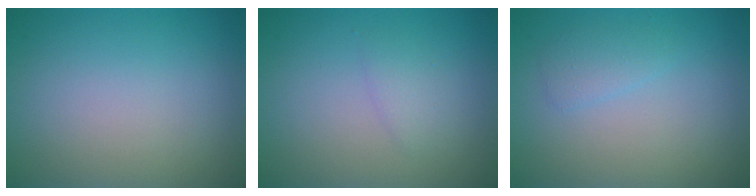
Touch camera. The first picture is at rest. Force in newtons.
{"total": 1.2, "press": 1.2, "slide": 0.1}
{"total": 1.4, "press": 1.4, "slide": 0.1}